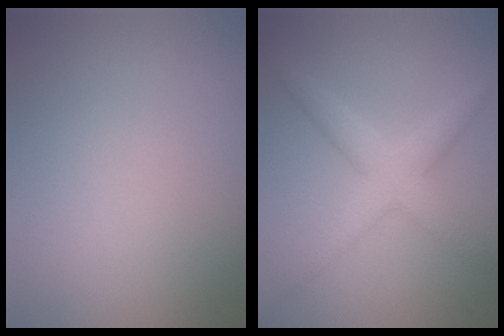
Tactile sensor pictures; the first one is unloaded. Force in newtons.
{"total": 3.8, "press": 3.8, "slide": 0.1}